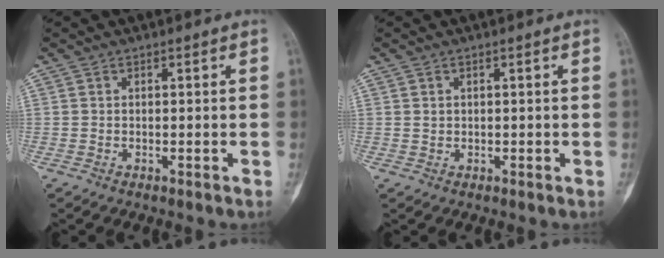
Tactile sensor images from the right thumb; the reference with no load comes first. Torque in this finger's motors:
{"motor_torque": [0.02, 0.23, 0.12, 0.11, 0.02]}